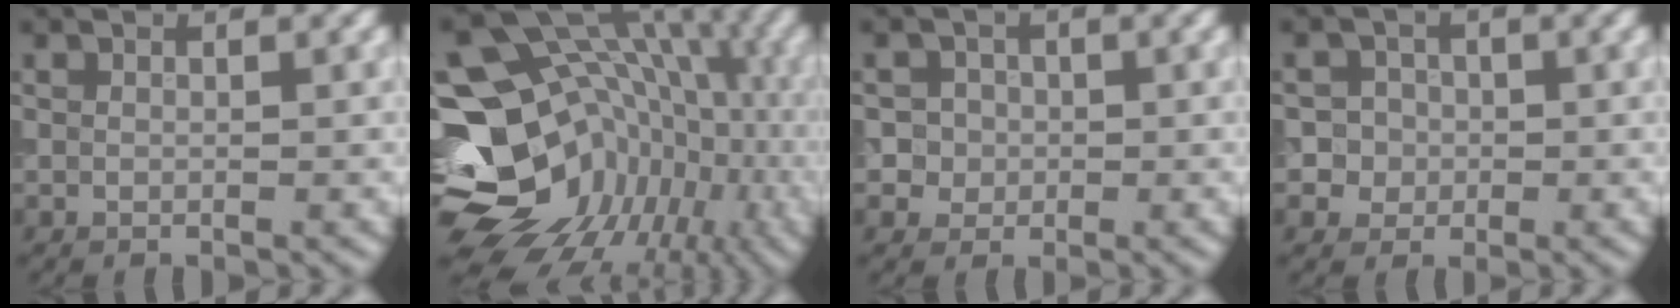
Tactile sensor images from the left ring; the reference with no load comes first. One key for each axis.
{"total": 20.1, "fx": -4.8, "fy": 15.9, "fz": 11.3, "tx": -0.167, "ty": -0.006, "tz": -0.063}
{"total": 3.3, "fx": 0.3, "fy": 3.2, "fz": 0.9, "tx": 0.007, "ty": 0.015, "tz": -0.002}
{"total": 4.2, "fx": 0.0, "fy": 4.1, "fz": 1.1, "tx": 0.012, "ty": 0.025, "tz": -0.013}